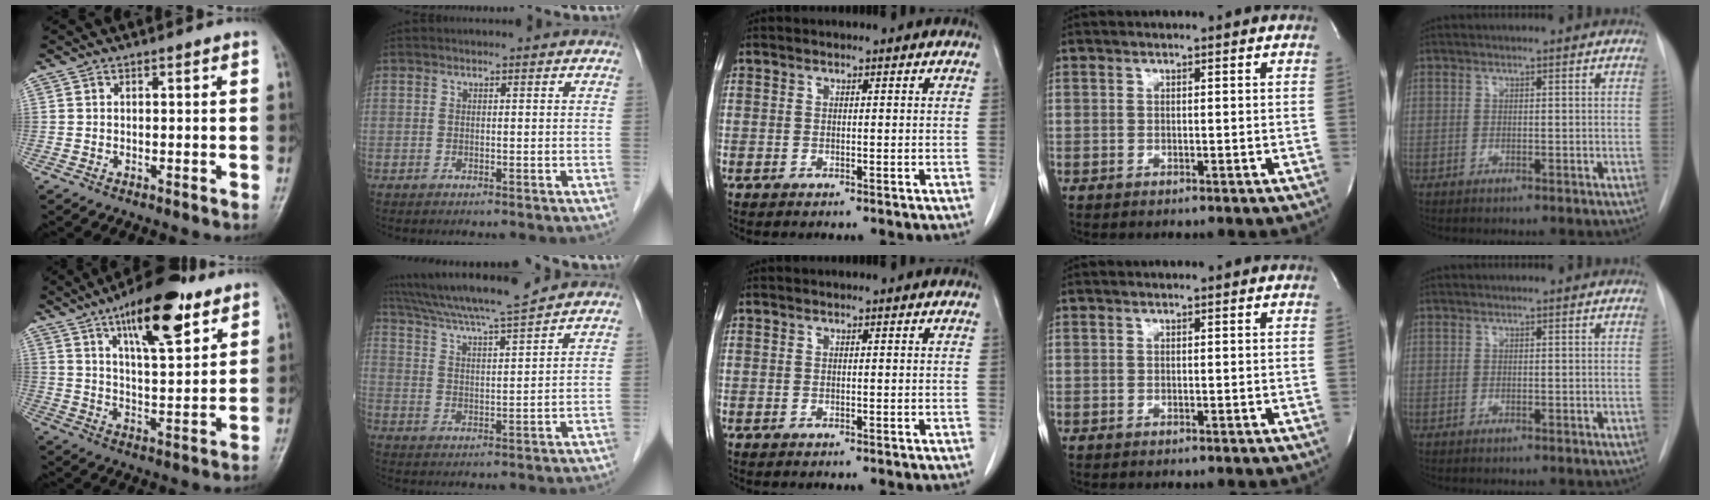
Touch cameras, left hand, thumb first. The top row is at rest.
{"thumb": {"total": 16.7, "force": [9.5, 5.6, 12.4], "torque": [-0.165, -0.042, 0.150]}, "index": {"total": 14.2, "force": [12.7, -0.1, 6.4], "torque": [-0.114, 0.014, 0.211]}}